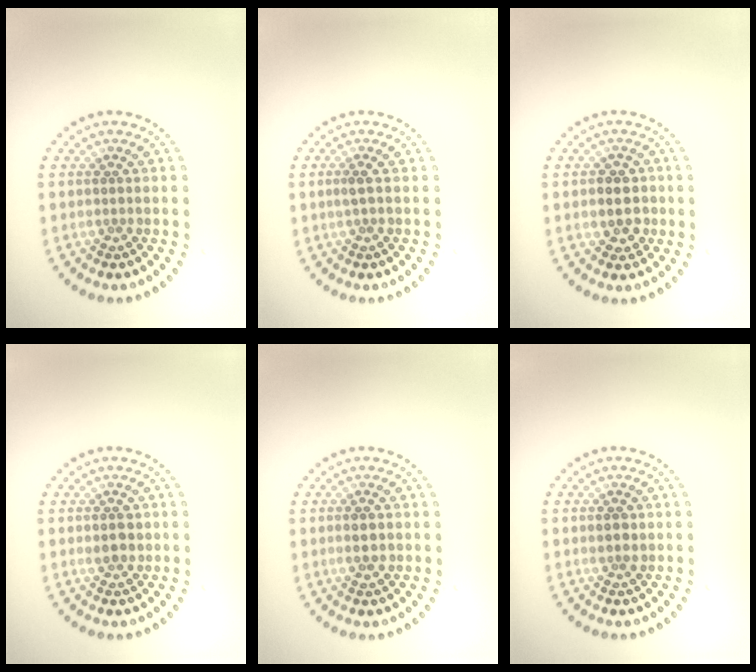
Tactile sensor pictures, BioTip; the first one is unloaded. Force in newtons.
{"total": 0.9, "press": 0.7, "slide": 0.6}
{"total": 2.7, "press": 2.6, "slide": 0.7}
{"total": 1.7, "press": 1.7, "slide": 0.4}
{"total": 1.6, "press": 1.6, "slide": 0.3}
{"total": 1.3, "press": 1.3, "slide": 0.2}